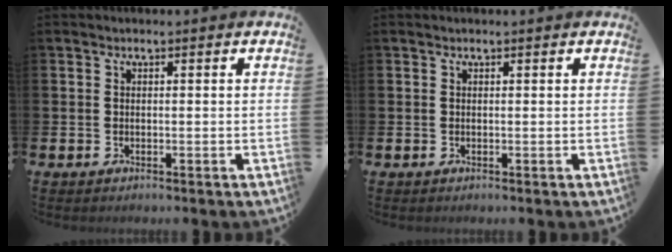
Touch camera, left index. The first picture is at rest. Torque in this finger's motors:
{"motor_torque": [0.50, -0.80, 0.00, 0.00]}